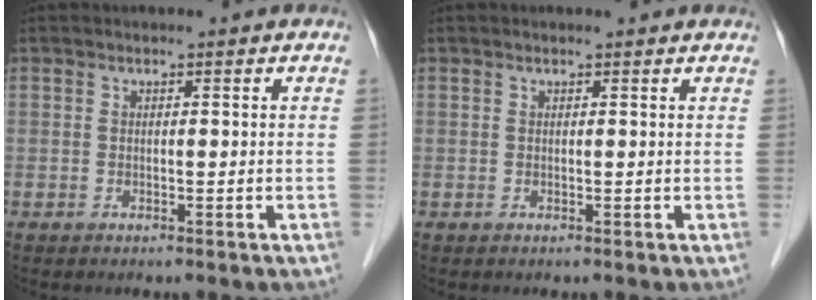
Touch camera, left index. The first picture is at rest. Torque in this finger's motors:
{"motor_torque": [0.20, -0.41, -0.04, 0.01]}